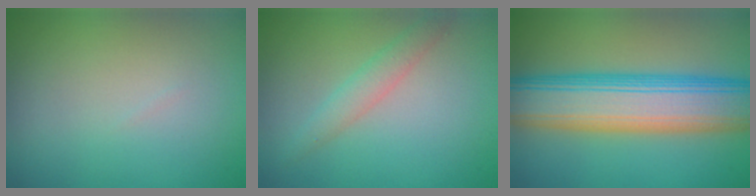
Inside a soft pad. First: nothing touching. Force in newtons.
{"total": 1.9, "press": 1.9, "slide": 0.1}
{"total": 10.9, "press": 10.9, "slide": 0.2}